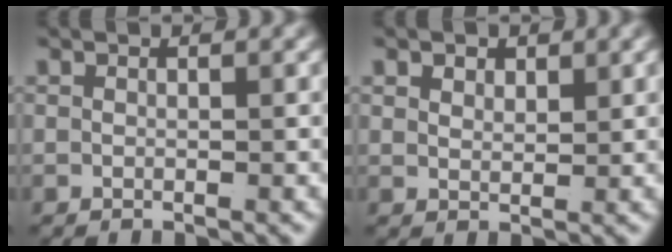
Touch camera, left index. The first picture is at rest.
{"total": 1.3, "force": [1.1, 0.3, 0.7], "torque": [-0.011, -0.013, 0.031]}